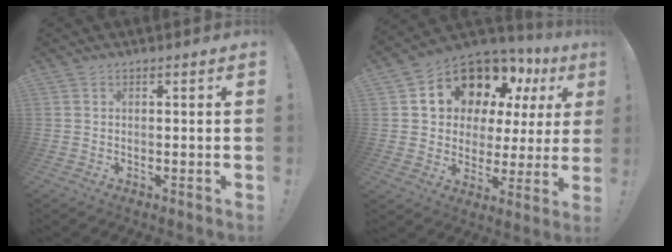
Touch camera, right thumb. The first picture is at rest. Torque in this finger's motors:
{"motor_torque": [1.36, 3.35, 0.85, -0.29, 0.06]}